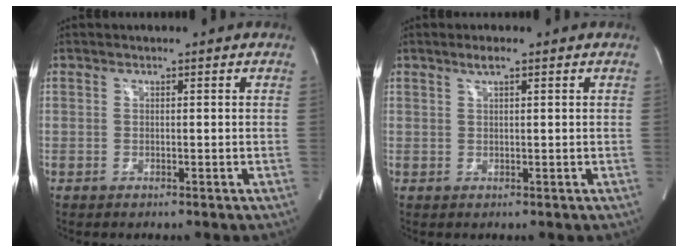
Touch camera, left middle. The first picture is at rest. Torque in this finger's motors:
{"motor_torque": [0.22, -0.12, -0.03, 0.00]}